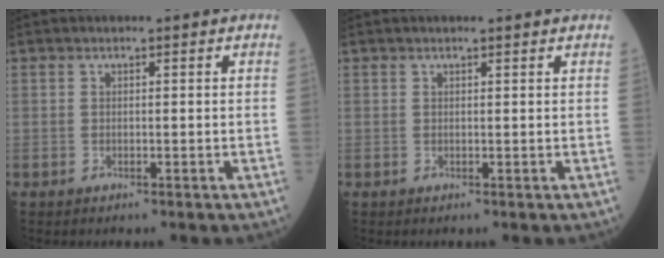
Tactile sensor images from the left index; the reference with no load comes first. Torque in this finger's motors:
{"motor_torque": [0.17, -0.28, -0.01, 0.00]}